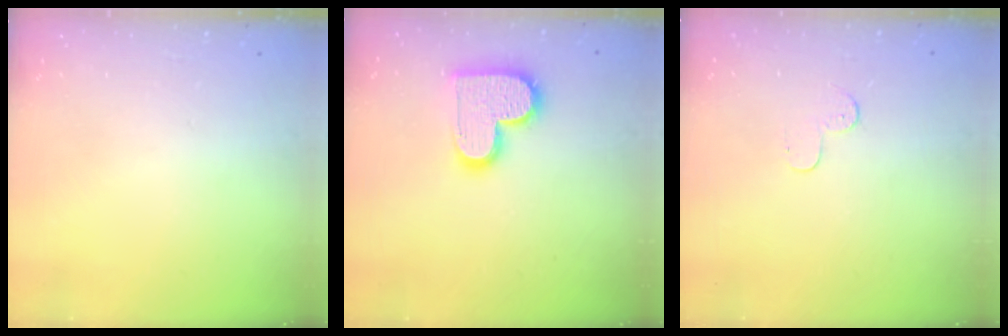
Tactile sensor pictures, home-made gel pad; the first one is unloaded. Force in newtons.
{"total": 13.8, "press": 13.8, "slide": 0.6}
{"total": 3.9, "press": 3.9, "slide": 0.4}